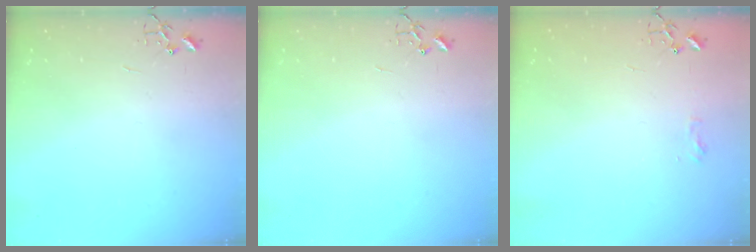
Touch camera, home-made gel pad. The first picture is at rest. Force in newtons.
{"total": 0.0}
{"total": 6.0, "press": 6.0, "slide": 0.6}